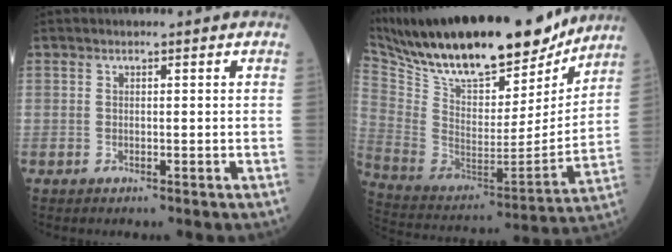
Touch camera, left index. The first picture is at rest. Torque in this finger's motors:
{"motor_torque": [0.49, -1.01, 0.48, 0.20]}